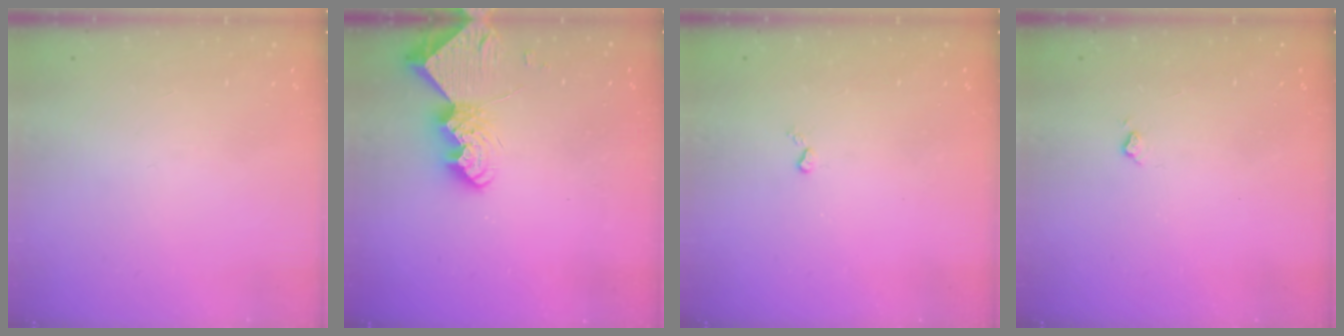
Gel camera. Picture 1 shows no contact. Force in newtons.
{"total": 9.9, "press": 9.8, "slide": 0.9}
{"total": 2.6, "press": 2.6, "slide": 0.5}
{"total": 3.4, "press": 3.4, "slide": 0.6}